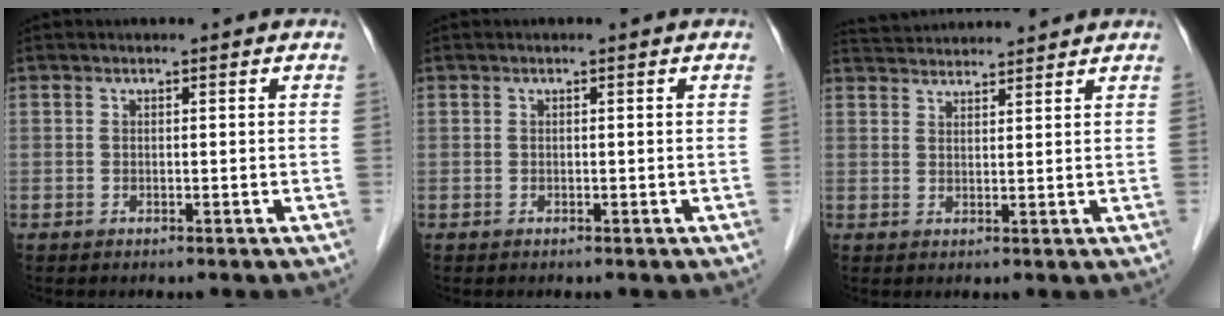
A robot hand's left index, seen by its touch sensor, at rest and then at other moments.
{"total": 0.0}
{"total": 8.4, "force": [8.2, 0.6, 1.7], "torque": [-0.037, 0.036, 0.127]}